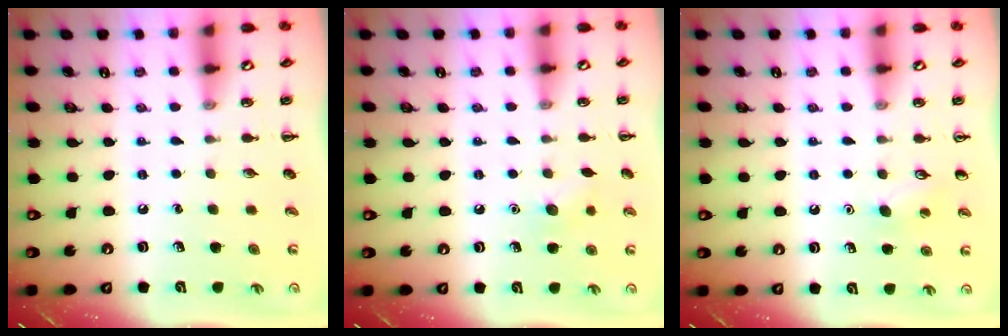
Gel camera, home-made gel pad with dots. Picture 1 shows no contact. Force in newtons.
{"total": 7.0, "press": 6.7, "slide": 1.8}
{"total": 6.6, "press": 6.3, "slide": 1.8}